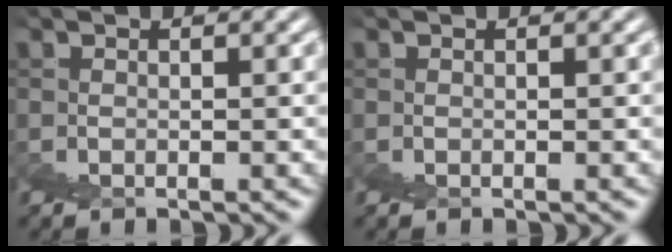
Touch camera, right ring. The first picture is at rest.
{"total": 0.0}